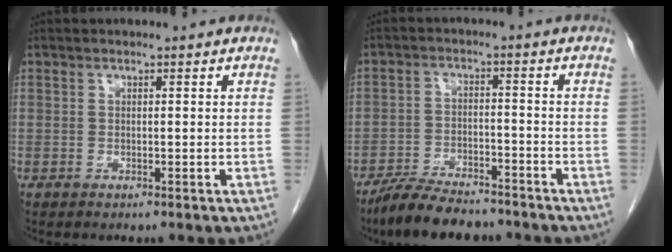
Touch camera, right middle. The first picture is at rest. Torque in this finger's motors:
{"motor_torque": [-0.06, -0.35, -0.08, -0.07]}